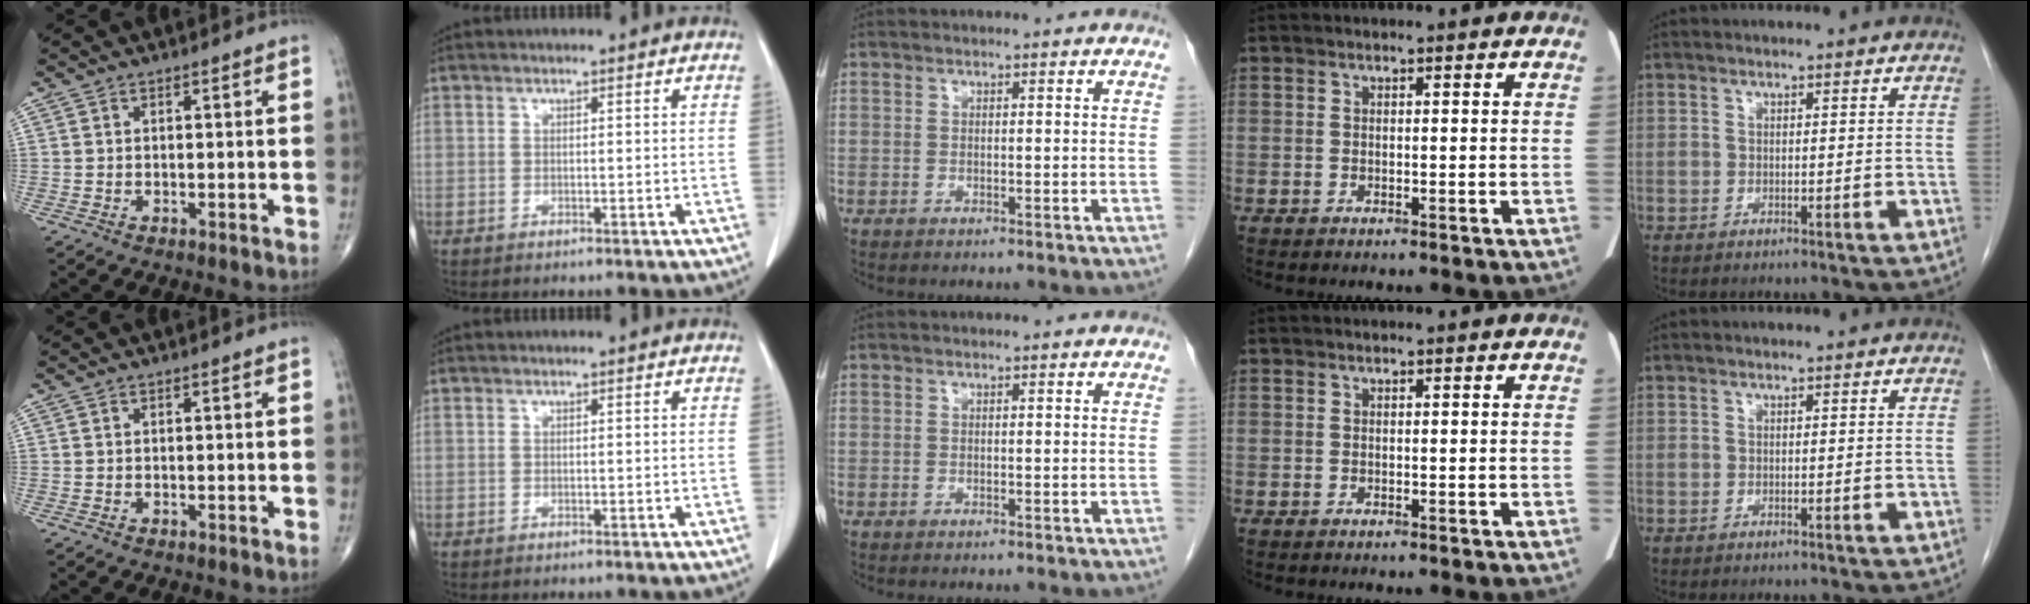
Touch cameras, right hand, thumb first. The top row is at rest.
{}